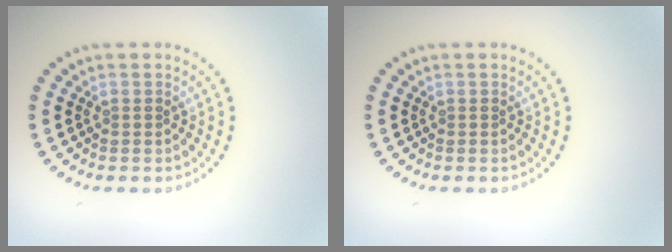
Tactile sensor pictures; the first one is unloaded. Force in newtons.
{"total": 0.0}